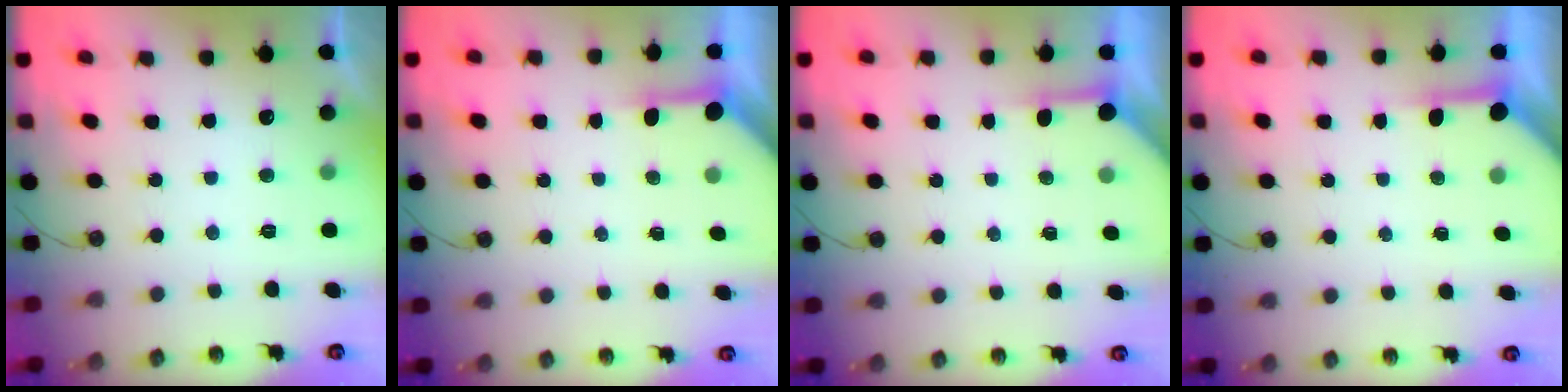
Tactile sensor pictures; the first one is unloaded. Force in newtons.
{"total": 3.7, "press": 3.7, "slide": 0.3}
{"total": 3.7, "press": 3.6, "slide": 0.5}
{"total": 4.0, "press": 4.0, "slide": 0.4}